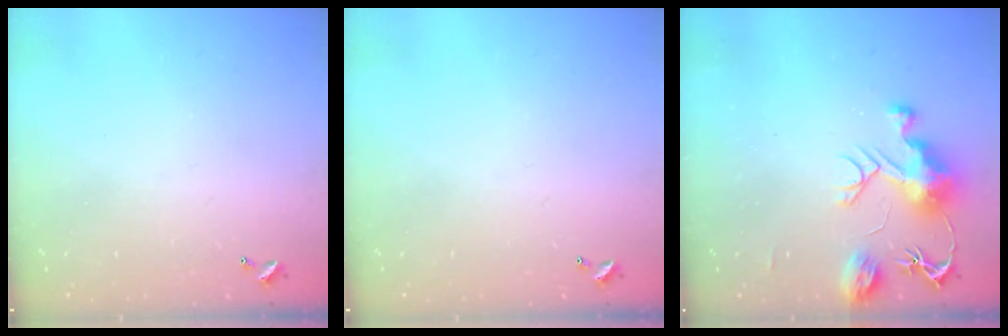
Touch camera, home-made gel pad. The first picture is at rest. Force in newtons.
{"total": 0.0}
{"total": 9.9, "press": 9.8, "slide": 1.0}